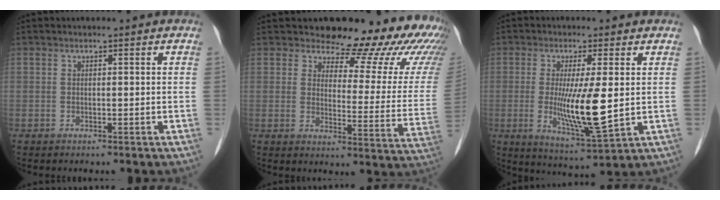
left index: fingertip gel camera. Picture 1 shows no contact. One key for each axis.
{"total": 19.7, "fx": 17.8, "fy": 4.9, "fz": 7.0, "tx": -0.059, "ty": -0.089, "tz": 0.183}
{"total": 9.9, "fx": 0.0, "fy": 1.2, "fz": 9.8, "tx": -0.184, "ty": -0.028, "tz": 0.002}